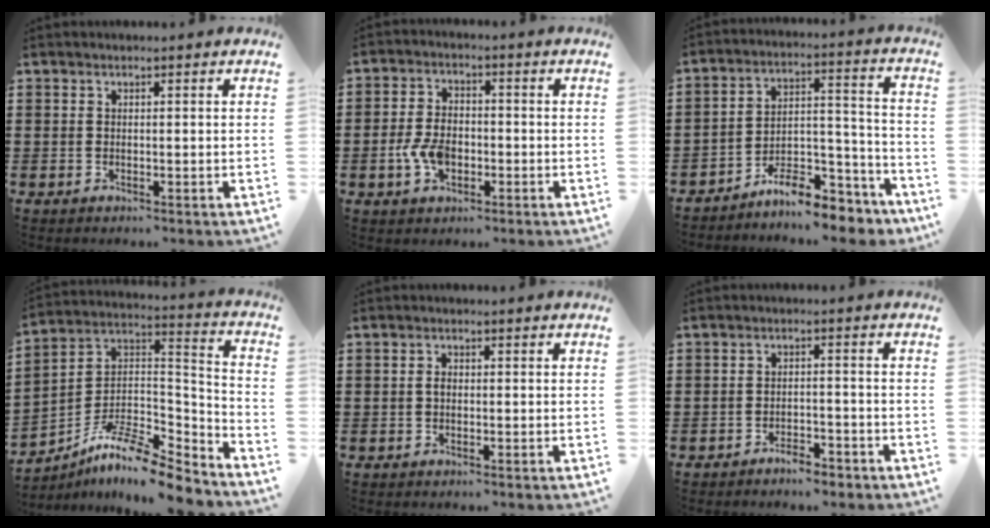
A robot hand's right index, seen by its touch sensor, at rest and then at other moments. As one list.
[{"total": 5.3, "force": [-1.4, 3.4, 3.7], "torque": [-0.089, 0.002, -0.029]}, {"total": 9.0, "force": [-8.2, 2.2, 2.9], "torque": [-0.029, 0.032, -0.153]}, {"total": 10.6, "force": [-9.0, 2.2, 5.3], "torque": [-0.106, 0.011, -0.181]}, {"total": 1.3, "force": [-0.2, 0.7, 1.1], "torque": [-0.022, 0.002, -0.004]}, {"total": 2.8, "force": [-2.7, 0.4, 0.6], "torque": [-0.014, 0.002, -0.056]}]